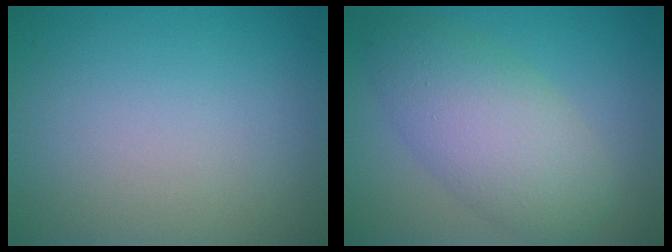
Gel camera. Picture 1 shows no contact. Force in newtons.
{"total": 6.4, "press": 6.4, "slide": 0.0}